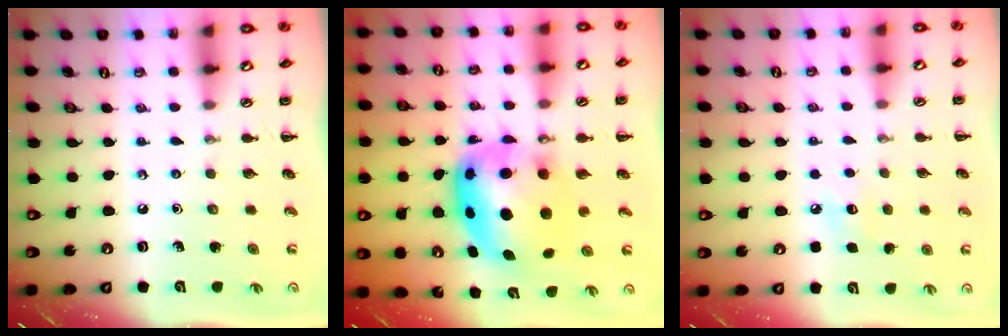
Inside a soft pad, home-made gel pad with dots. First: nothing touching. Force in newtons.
{"total": 10.5, "press": 10.2, "slide": 2.7}
{"total": 6.3, "press": 6.1, "slide": 1.5}